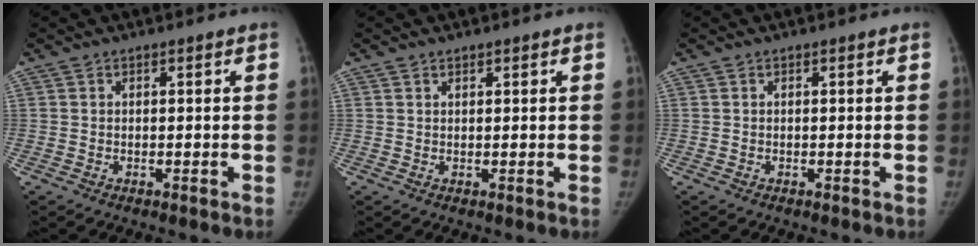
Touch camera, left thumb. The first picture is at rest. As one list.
[{"total": 0.5, "force": [0.5, 0.2, 0.1], "torque": [0.001, -0.002, 0.007]}, {"total": 0.0}]